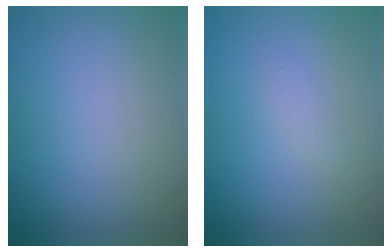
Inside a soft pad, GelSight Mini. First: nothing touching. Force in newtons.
{"total": 0.7, "press": 0.7, "slide": 0.0}